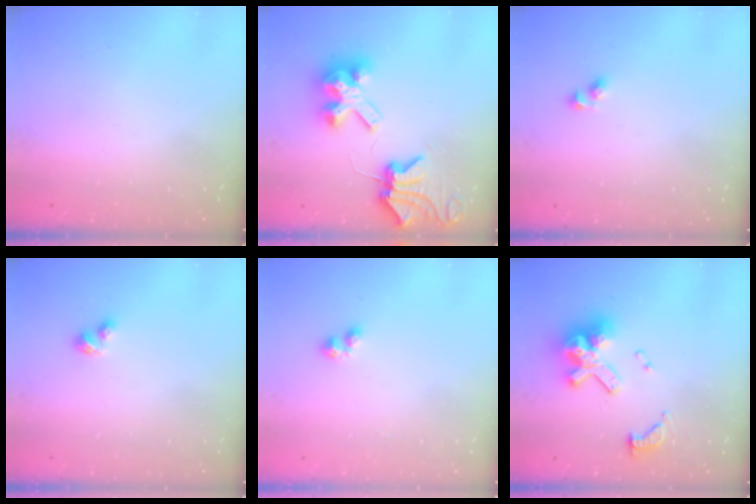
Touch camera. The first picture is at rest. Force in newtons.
{"total": 10.0, "press": 9.9, "slide": 1.6}
{"total": 2.7, "press": 2.4, "slide": 1.1}
{"total": 3.1, "press": 3.0, "slide": 0.5}
{"total": 2.8, "press": 2.8, "slide": 0.5}
{"total": 12.9, "press": 12.8, "slide": 1.4}